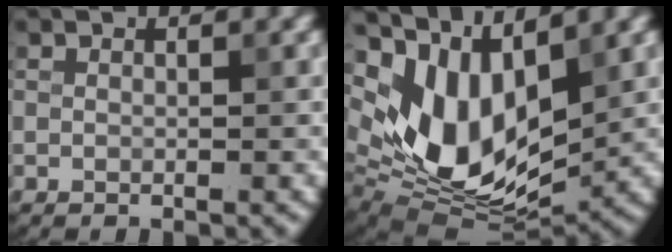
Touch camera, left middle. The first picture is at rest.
{"total": 10.4, "force": [2.7, 6.4, 7.8], "torque": [-0.162, -0.013, 0.052]}